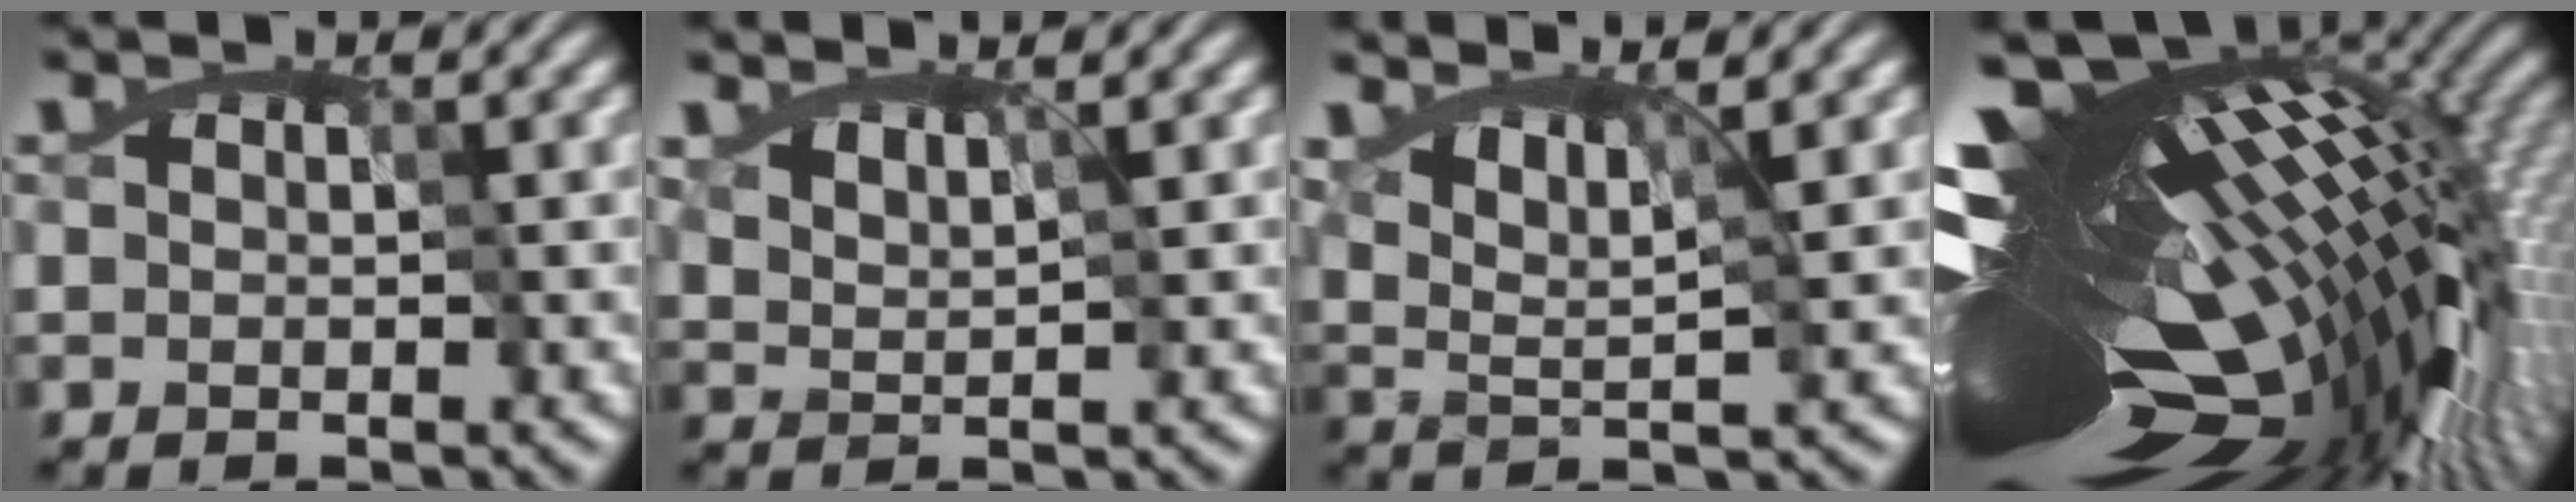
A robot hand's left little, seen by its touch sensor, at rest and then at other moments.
{"total": 1.1, "force": [1.0, 0.0, 0.3], "torque": [-0.017, -0.006, 0.022]}
{"total": 3.8, "force": [2.3, 1.0, 2.9], "torque": [-0.060, -0.008, 0.041]}
{"total": 18.9, "force": [-2.7, 6.5, 17.5], "torque": [-0.290, -0.012, -0.043]}